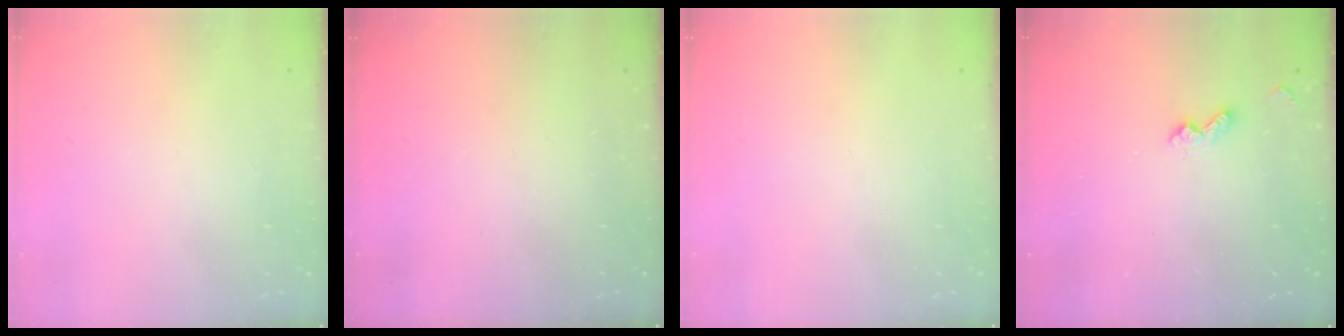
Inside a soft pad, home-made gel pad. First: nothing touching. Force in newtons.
{"total": 0.0}
{"total": 0.0}
{"total": 5.3, "press": 5.2, "slide": 0.7}